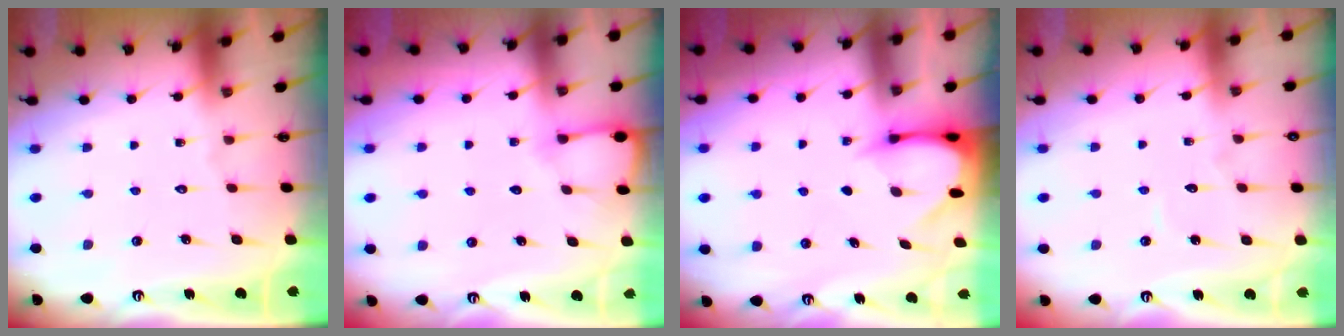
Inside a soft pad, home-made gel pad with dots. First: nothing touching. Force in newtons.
{"total": 5.2, "press": 5.1, "slide": 0.7}
{"total": 3.3, "press": 3.2, "slide": 0.3}
{"total": 2.9, "press": 2.9, "slide": 0.3}